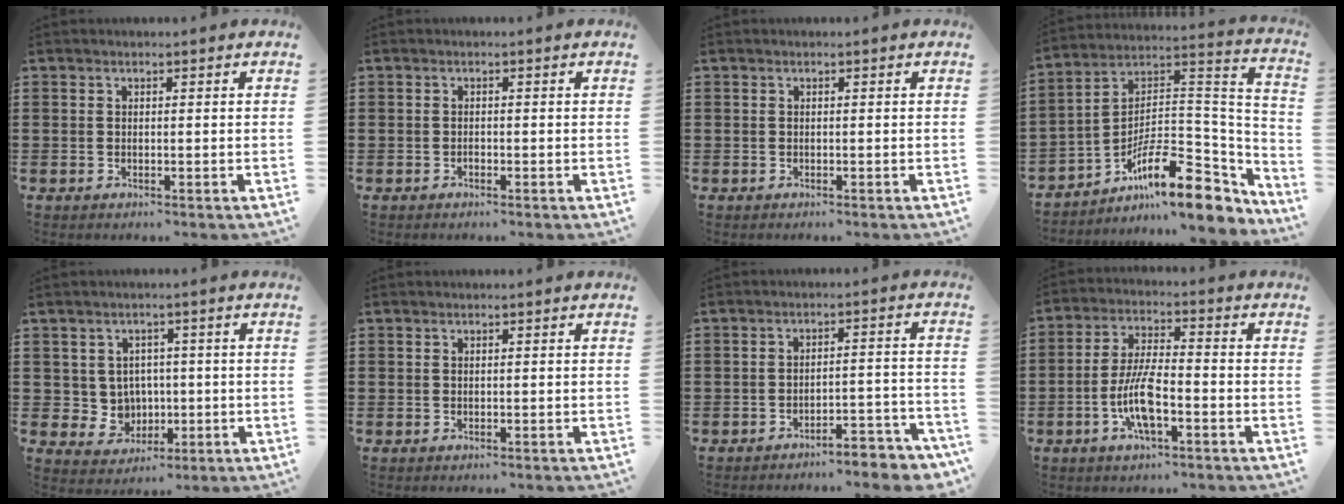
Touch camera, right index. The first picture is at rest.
{"total": 0.6, "force": [-0.5, 0.2, 0.3], "torque": [-0.007, -0.002, -0.009]}
{"total": 0.0}
{"total": 14.0, "force": [-8.6, 5.0, 9.9], "torque": [-0.154, 0.006, -0.154]}
{"total": 4.6, "force": [0.7, 4.4, 1.1], "torque": [-0.043, 0.003, 0.014]}
{"total": 0.0}
{"total": 4.4, "force": [-4.2, 0.1, 1.4], "torque": [-0.026, -0.004, -0.084]}
{"total": 8.3, "force": [-2.9, 2.4, 7.4], "torque": [-0.161, -0.007, -0.059]}